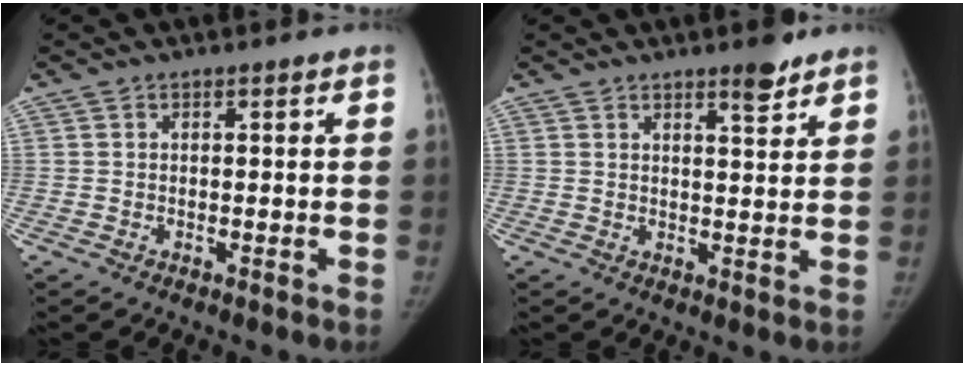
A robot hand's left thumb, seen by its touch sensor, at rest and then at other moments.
{"total": 4.0, "force": [3.0, 0.9, 2.4], "torque": [-0.027, -0.023, 0.044]}